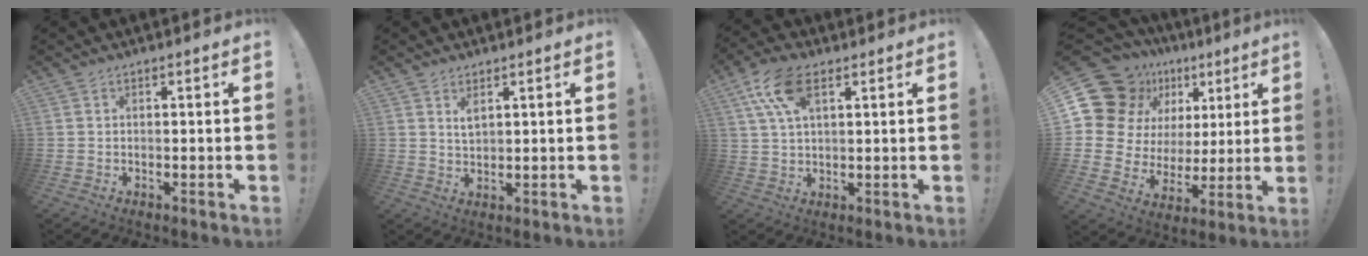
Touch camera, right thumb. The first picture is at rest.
{"total": 2.8, "force": [1.9, 1.0, 1.6], "torque": [-0.013, -0.017, 0.031]}
{"total": 11.4, "force": [5.2, 5.6, 8.5], "torque": [-0.157, -0.006, 0.099]}
{"total": 17.7, "force": [9.9, 12.9, 7.1], "torque": [-0.102, -0.070, 0.214]}